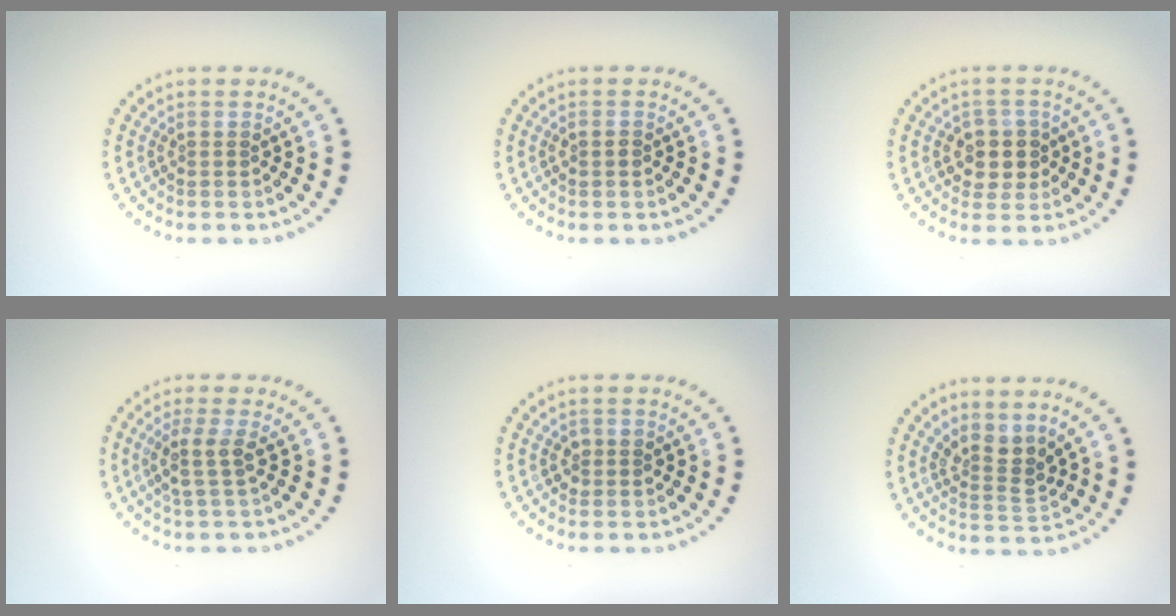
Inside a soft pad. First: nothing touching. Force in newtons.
{"total": 0.9, "press": 0.9, "slide": 0.1}
{"total": 3.0, "press": 2.8, "slide": 1.1}
{"total": 2.2, "press": 1.7, "slide": 1.4}
{"total": 1.2, "press": 1.2, "slide": 0.1}
{"total": 2.8, "press": 1.9, "slide": 2.0}